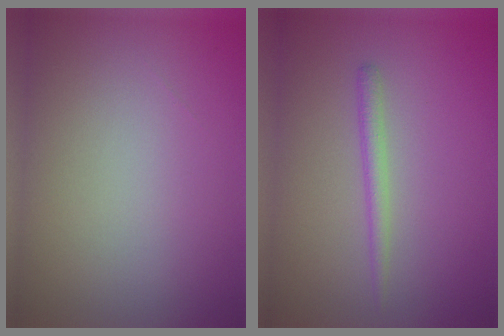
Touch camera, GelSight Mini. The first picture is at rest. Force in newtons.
{"total": 1.5, "press": 1.5, "slide": 0.1}